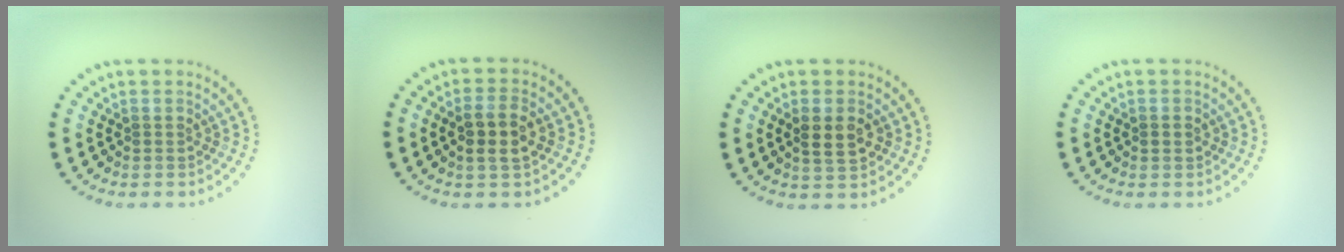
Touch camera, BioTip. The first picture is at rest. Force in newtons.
{"total": 2.9, "press": 2.8, "slide": 0.7}
{"total": 2.5, "press": 2.5, "slide": 0.3}
{"total": 1.1, "press": 1.1, "slide": 0.1}